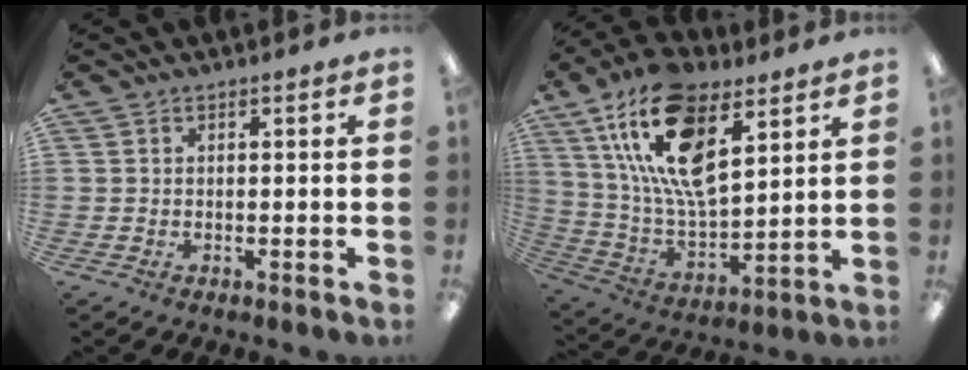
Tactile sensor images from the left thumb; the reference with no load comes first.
{"total": 21.8, "force": [11.2, 10.4, 15.6], "torque": [-0.312, -0.047, 0.193]}